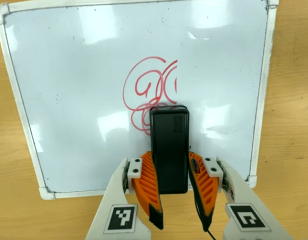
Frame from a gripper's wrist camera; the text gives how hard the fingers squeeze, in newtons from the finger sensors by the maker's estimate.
{"total": 9.0, "left": 6.9, "right": 11.1}